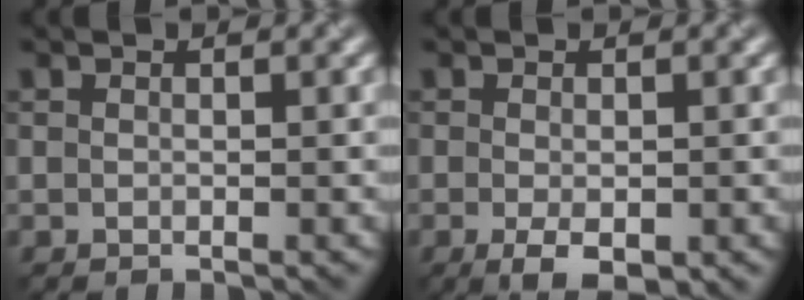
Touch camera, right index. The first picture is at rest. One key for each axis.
{"total": 3.0, "fx": -1.1, "fy": 1.1, "fz": 2.5, "tx": -0.041, "ty": -0.010, "tz": -0.014}